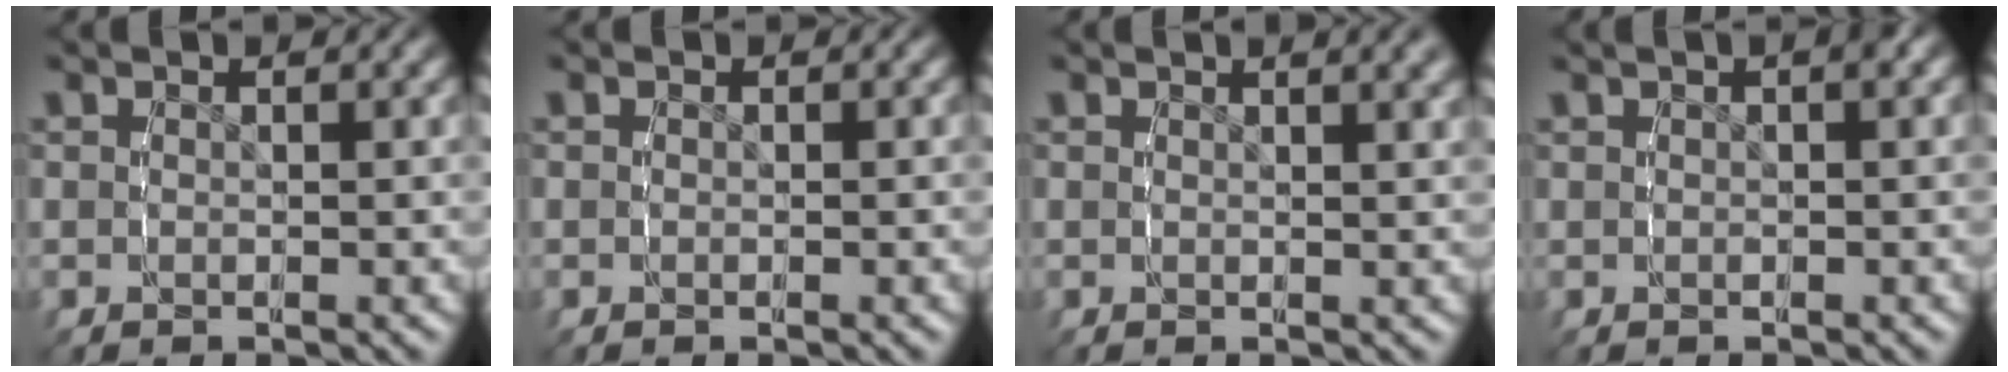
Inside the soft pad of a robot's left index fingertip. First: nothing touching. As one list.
[{"total": 0.9, "force": [-0.6, -0.2, -0.6], "torque": [0.004, -0.009, -0.006]}, {"total": 2.8, "force": [1.8, 0.8, 2.0], "torque": [-0.023, 0.007, 0.023]}, {"total": 3.8, "force": [1.9, 1.7, 2.9], "torque": [-0.023, 0.024, 0.017]}]